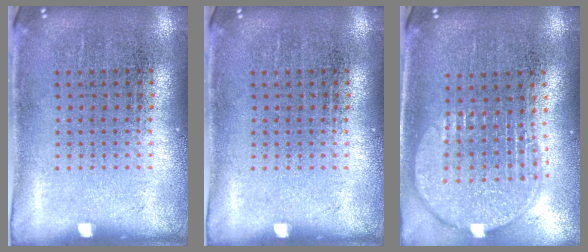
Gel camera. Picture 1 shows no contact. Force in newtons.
{"total": 0.0}
{"total": 2.0, "press": 1.7, "slide": 1.1}